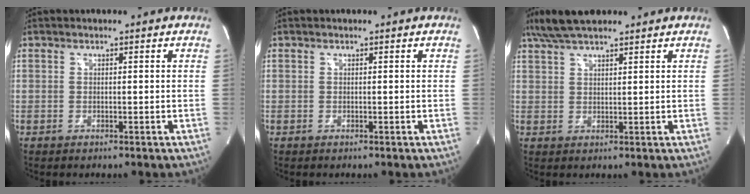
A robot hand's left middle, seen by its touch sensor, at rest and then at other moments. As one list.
[{"total": 0.0}, {"total": 7.8, "force": [6.2, 1.7, 4.4], "torque": [-0.085, 0.028, 0.114]}]